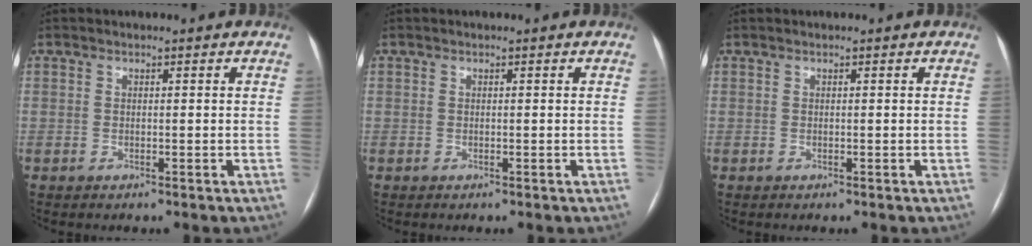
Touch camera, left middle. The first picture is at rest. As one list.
[{"total": 0.0}, {"total": 0.0}]